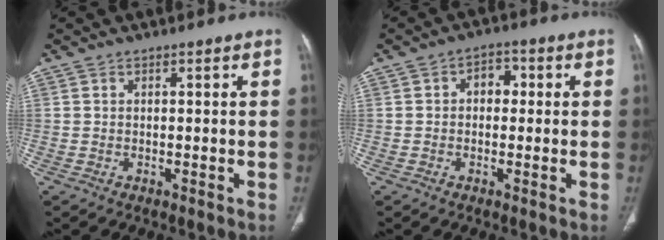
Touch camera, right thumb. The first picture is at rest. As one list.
[{"total": 4.0, "force": [0.4, 2.9, 2.7], "torque": [-0.018, 0.015, 0.001]}]